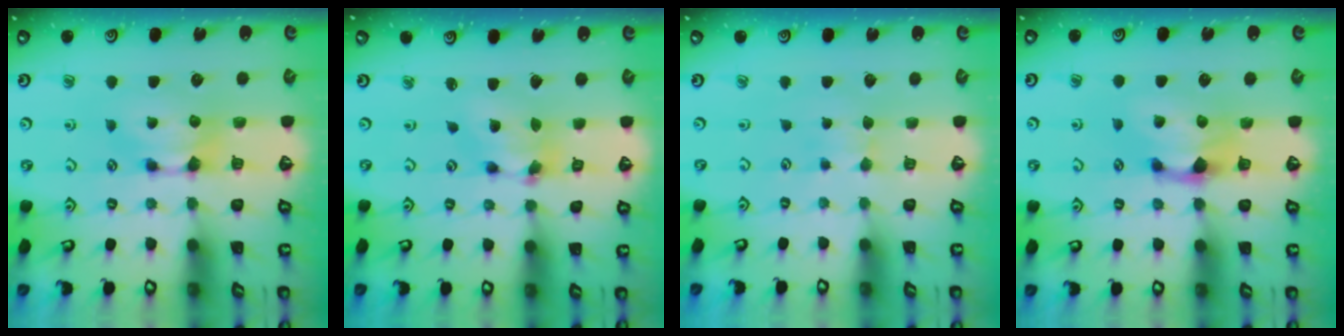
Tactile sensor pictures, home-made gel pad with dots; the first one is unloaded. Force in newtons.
{"total": 5.4, "press": 5.1, "slide": 1.7}
{"total": 3.2, "press": 3.2, "slide": 0.3}
{"total": 1.4, "press": 0.7, "slide": 1.1}